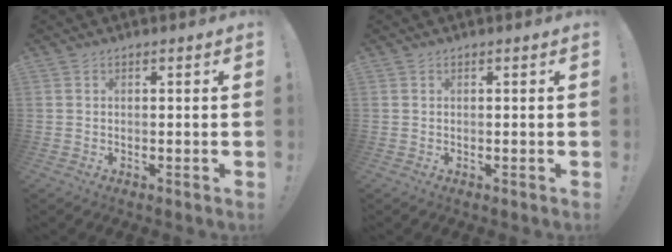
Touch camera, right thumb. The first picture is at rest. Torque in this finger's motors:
{"motor_torque": [-0.02, 0.06, -0.25, -0.04, 0.06]}